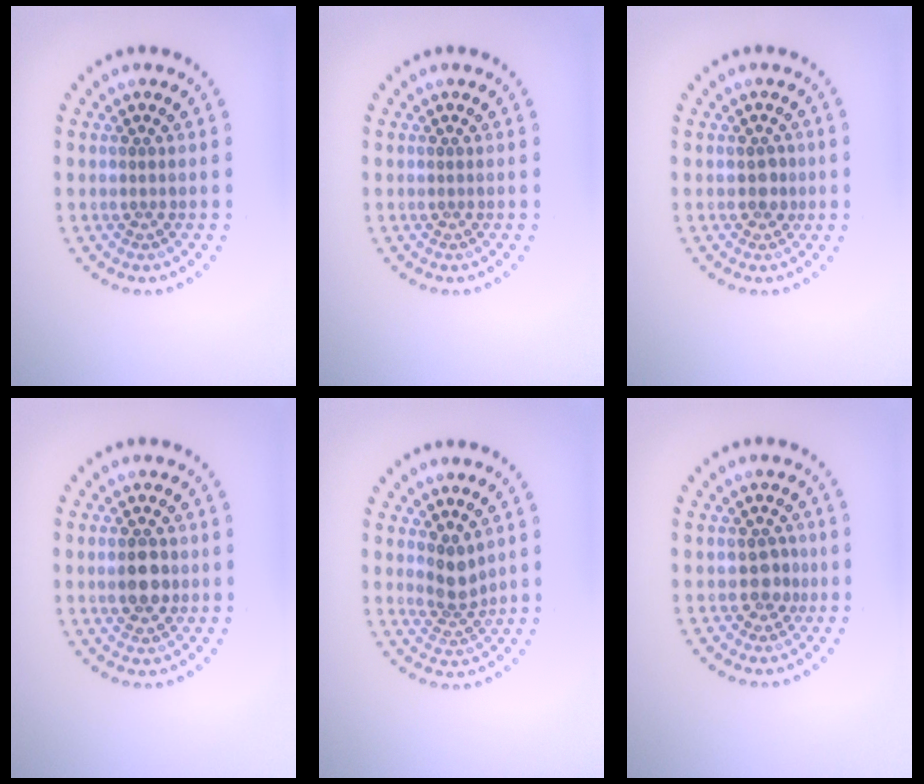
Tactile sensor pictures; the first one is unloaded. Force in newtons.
{"total": 0.0}
{"total": 1.2, "press": 1.2, "slide": 0.3}
{"total": 3.2, "press": 3.2, "slide": 0.1}
{"total": 2.4, "press": 1.9, "slide": 1.6}
{"total": 1.7, "press": 1.6, "slide": 0.7}